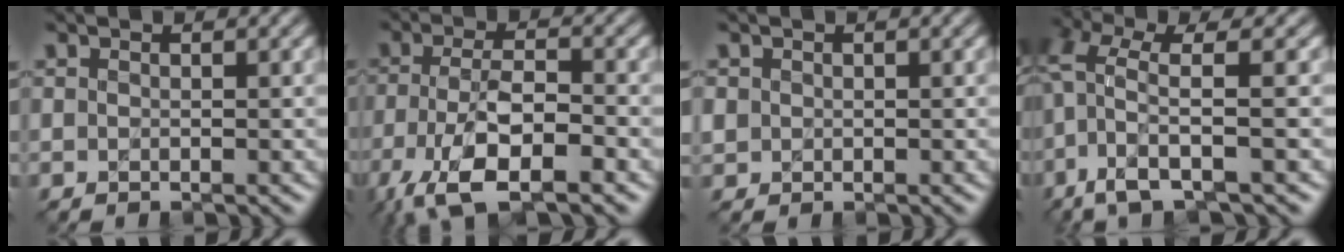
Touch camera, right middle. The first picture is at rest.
{"total": 8.4, "force": [-4.7, 3.0, 6.4], "torque": [-0.127, -0.006, -0.088]}
{"total": 0.7, "force": [0.2, 0.7, -0.2], "torque": [0.006, 0.002, 0.003]}
{"total": 5.1, "force": [-0.7, 1.1, 5.0], "torque": [-0.106, 0.006, -0.019]}